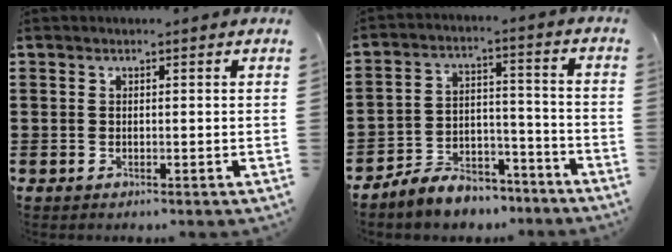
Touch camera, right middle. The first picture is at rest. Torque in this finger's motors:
{"motor_torque": [2.14, 0.00, 0.17, 0.12]}